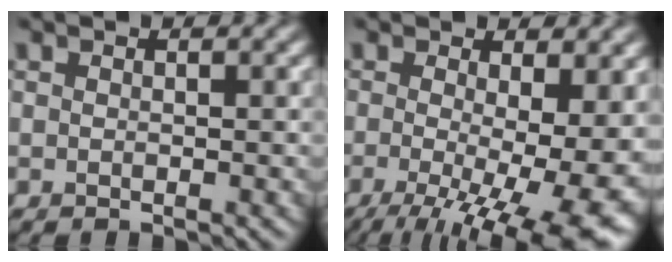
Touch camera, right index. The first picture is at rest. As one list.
[{"total": 14.8, "force": [-3.0, 5.4, 13.5], "torque": [-0.166, -0.022, -0.031]}]